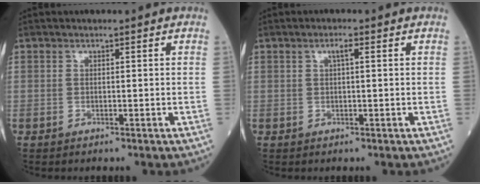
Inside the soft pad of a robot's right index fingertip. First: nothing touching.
{"total": 1.4, "force": [0.5, 0.1, 1.3], "torque": [-0.025, 0.003, 0.007]}